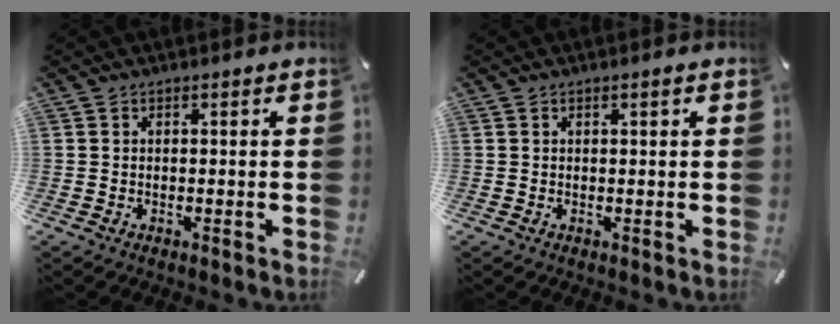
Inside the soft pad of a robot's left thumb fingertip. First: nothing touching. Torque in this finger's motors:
{"motor_torque": [-0.09, -0.29, 0.05, 0.12, -0.06]}